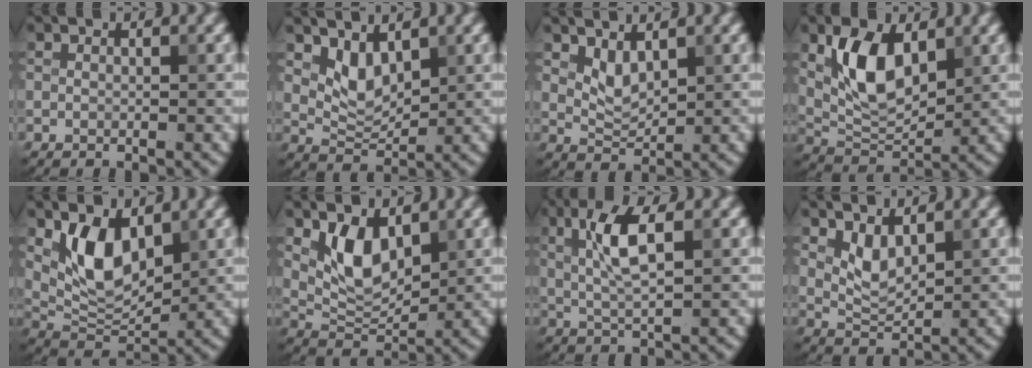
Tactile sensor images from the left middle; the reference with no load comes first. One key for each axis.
{"total": 3.0, "fx": 1.6, "fy": 1.7, "fz": 1.9, "tx": -0.037, "ty": -0.010, "tz": 0.036}
{"total": 2.2, "fx": 1.3, "fy": 1.1, "fz": 1.4, "tx": -0.028, "ty": -0.007, "tz": 0.031}
{"total": 6.5, "fx": 2.1, "fy": 3.5, "fz": 5.0, "tx": -0.098, "ty": 0.000, "tz": 0.040}
{"total": 5.8, "fx": 2.3, "fy": 3.1, "fz": 4.3, "tx": -0.085, "ty": -0.010, "tz": 0.047}
{"total": 4.6, "fx": 1.9, "fy": 2.6, "fz": 3.3, "tx": -0.066, "ty": -0.007, "tz": 0.039}
{"total": 4.6, "fx": 1.3, "fy": 1.2, "fz": 4.3, "tx": -0.091, "ty": 0.007, "tz": 0.024}
{"total": 2.4, "fx": 1.3, "fy": 1.2, "fz": 1.7, "tx": -0.035, "ty": -0.006, "tz": 0.030}